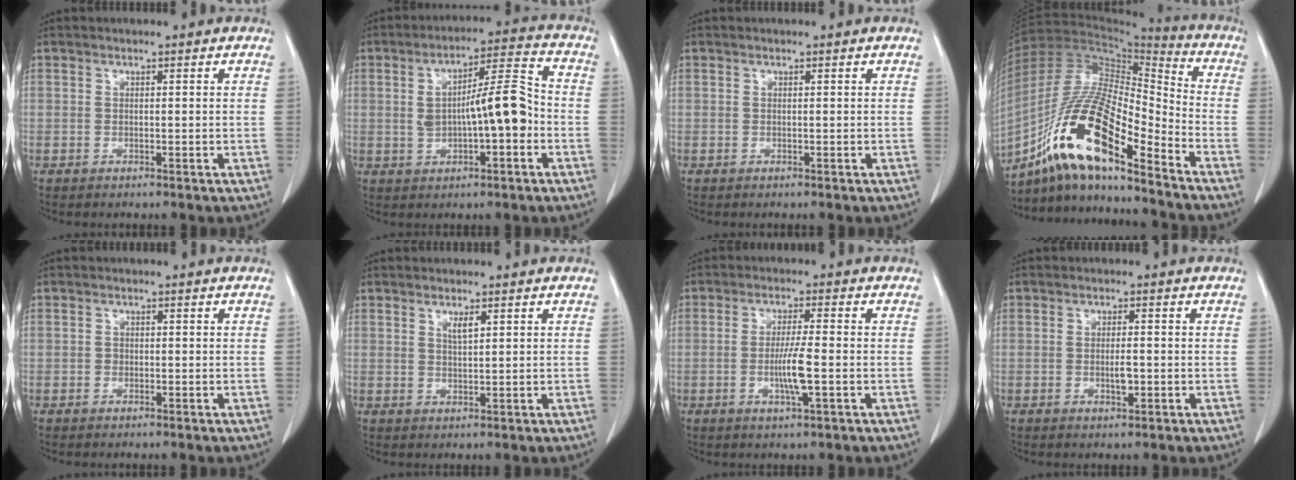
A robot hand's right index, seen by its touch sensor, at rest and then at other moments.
{"total": 10.2, "force": [-0.8, 2.4, 9.9], "torque": [-0.163, 0.026, -0.010]}
{"total": 0.0}
{"total": 17.9, "force": [-11.5, 3.2, 13.3], "torque": [-0.260, 0.005, -0.205]}
{"total": 0.7, "force": [-0.1, 0.7, 0.2], "torque": [0.000, 0.003, -0.002]}
{"total": 1.7, "force": [1.0, 0.3, 1.4], "torque": [-0.025, -0.003, 0.019]}
{"total": 5.3, "force": [-1.2, 0.0, 5.2], "torque": [-0.098, -0.009, -0.022]}
{"total": 2.3, "force": [-0.4, 0.6, 2.1], "torque": [-0.040, 0.000, -0.006]}